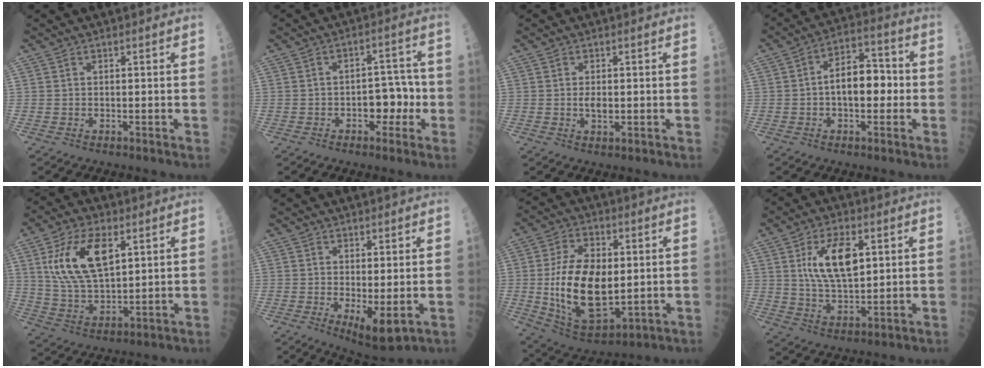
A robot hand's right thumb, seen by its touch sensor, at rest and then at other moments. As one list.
[{"total": 6.9, "force": [-1.7, 4.3, 5.1], "torque": [-0.036, 0.031, -0.026]}, {"total": 2.6, "force": [-0.1, 1.3, 2.2], "torque": [-0.035, -0.001, -0.001]}, {"total": 10.6, "force": [-0.5, 5.9, 8.7], "torque": [-0.110, 0.032, -0.014]}, {"total": 14.6, "force": [5.1, 7.0, 11.8], "torque": [-0.225, -0.012, 0.104]}, {"total": 6.3, "force": [-0.9, 2.1, 5.8], "torque": [-0.087, -0.019, -0.003]}, {"total": 19.1, "force": [-0.1, 10.3, 16.1], "torque": [-0.285, -0.012, 0.014]}, {"total": 11.7, "force": [3.4, 5.4, 9.8], "torque": [-0.168, -0.013, 0.068]}]